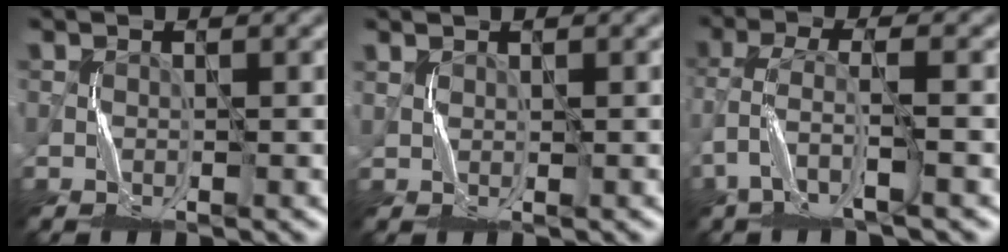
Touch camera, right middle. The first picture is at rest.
{"total": 0.9, "force": [0.8, 0.2, 0.2], "torque": [-0.007, -0.002, 0.020]}
{"total": 3.6, "force": [-1.8, 1.0, 3.0], "torque": [-0.082, 0.003, -0.040]}